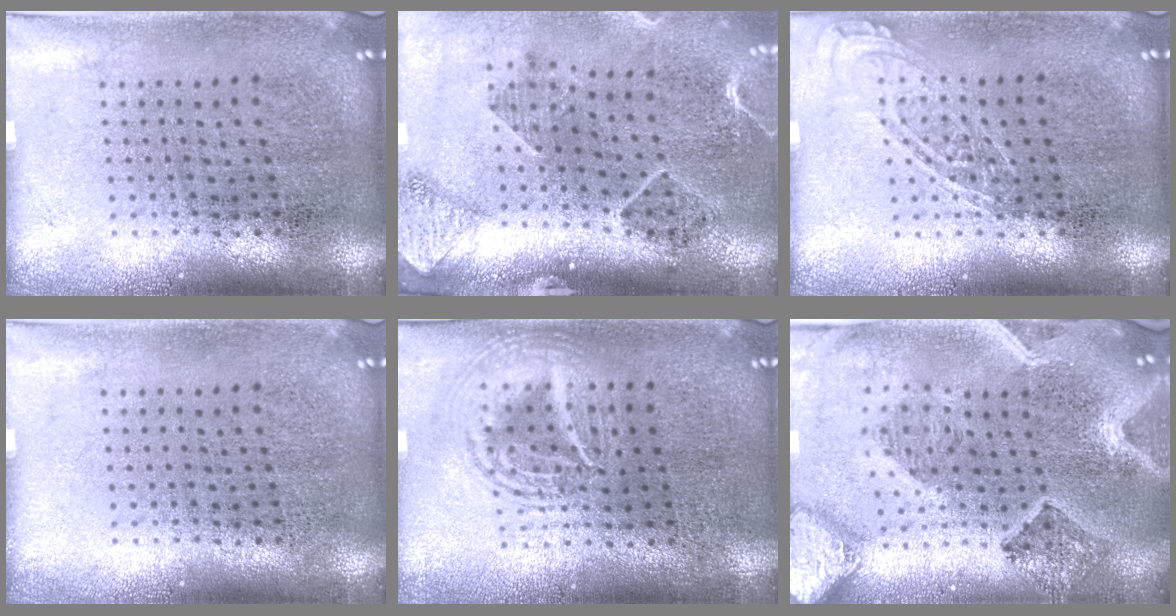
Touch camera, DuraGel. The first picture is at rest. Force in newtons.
{"total": 1.6, "press": 1.6, "slide": 0.0}
{"total": 1.8, "press": 1.8, "slide": 0.2}
{"total": 0.0}
{"total": 2.9, "press": 2.8, "slide": 0.3}
{"total": 2.3, "press": 2.1, "slide": 1.0}